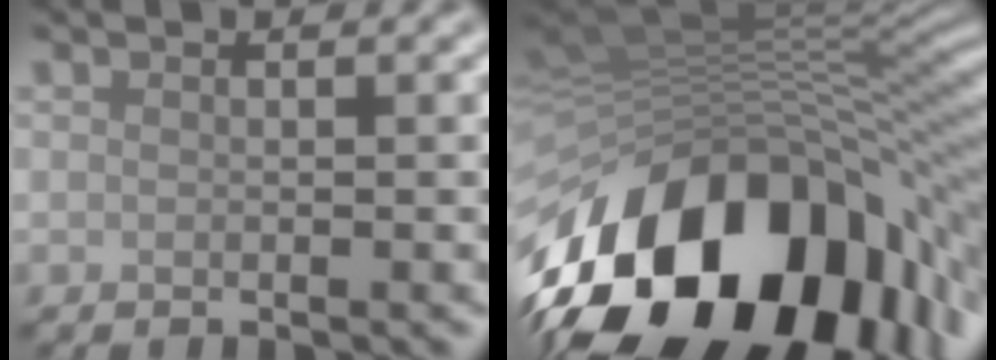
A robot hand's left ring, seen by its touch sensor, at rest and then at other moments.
{"total": 17.6, "force": [-6.2, 10.4, 12.8], "torque": [-0.214, -0.004, -0.104]}